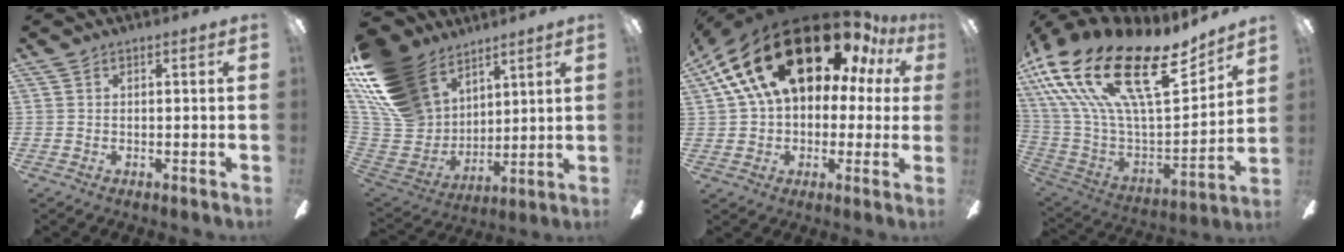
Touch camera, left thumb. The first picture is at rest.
{"total": 21.6, "force": [12.5, 14.4, 10.2], "torque": [-0.247, -0.061, 0.242]}
{"total": 25.9, "force": [13.3, 13.8, 17.4], "torque": [-0.319, -0.078, 0.233]}
{"total": 29.4, "force": [16.0, 12.1, 21.6], "torque": [-0.412, -0.091, 0.278]}